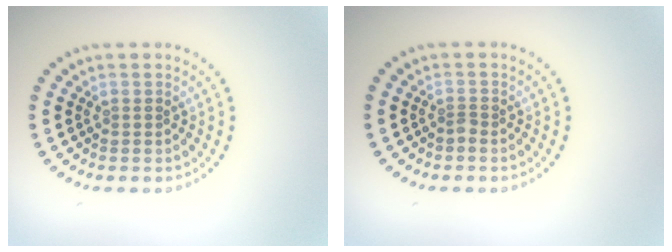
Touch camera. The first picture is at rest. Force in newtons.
{"total": 0.7, "press": 0.5, "slide": 0.5}